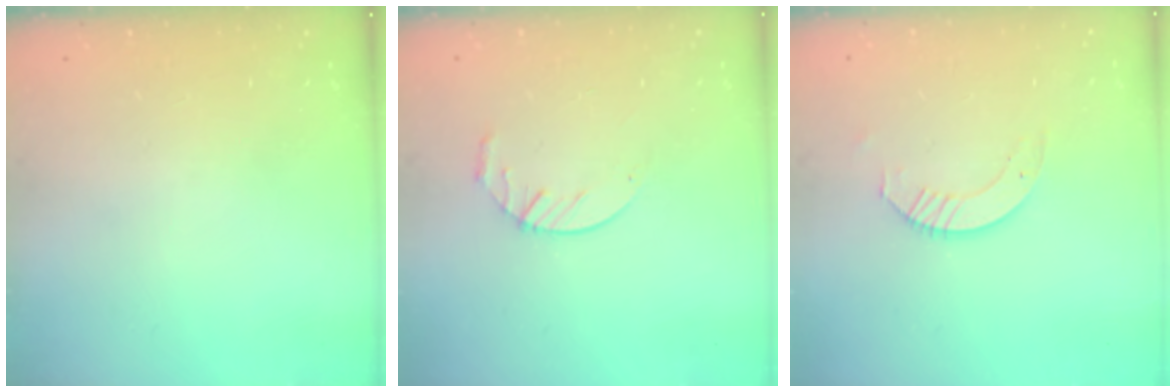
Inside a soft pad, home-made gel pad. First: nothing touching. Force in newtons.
{"total": 3.9, "press": 3.9, "slide": 0.5}
{"total": 3.2, "press": 3.2, "slide": 0.3}